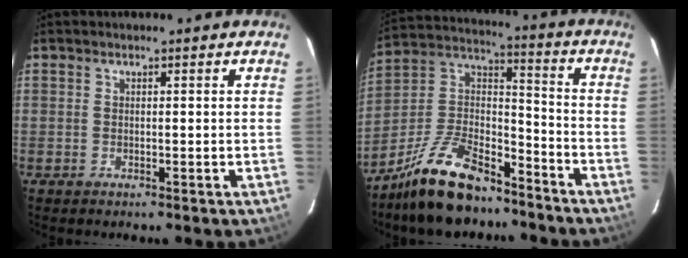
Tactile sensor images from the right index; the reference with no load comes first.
{"total": 17.2, "force": [-12.7, 6.7, 9.6], "torque": [-0.200, 0.022, -0.226]}